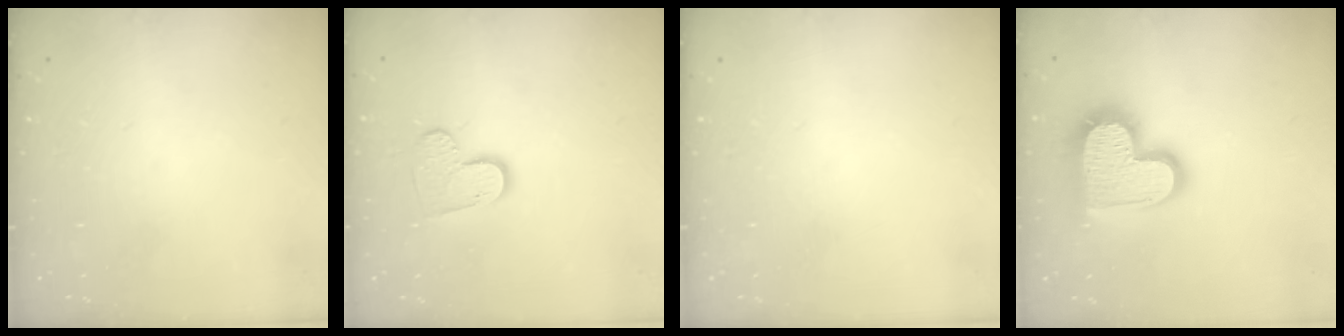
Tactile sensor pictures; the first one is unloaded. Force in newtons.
{"total": 7.5, "press": 7.5, "slide": 0.5}
{"total": 0.0}
{"total": 17.7, "press": 17.6, "slide": 1.3}